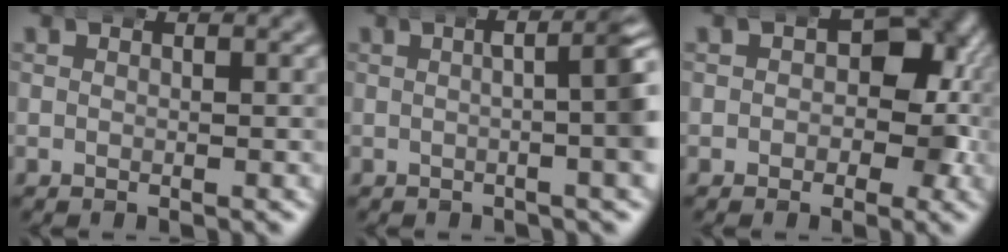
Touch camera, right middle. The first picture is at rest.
{"total": 6.6, "force": [1.0, 1.9, 6.2], "torque": [-0.074, 0.021, 0.005]}
{"total": 6.2, "force": [0.3, 4.5, 4.3], "torque": [-0.038, -0.003, -0.007]}